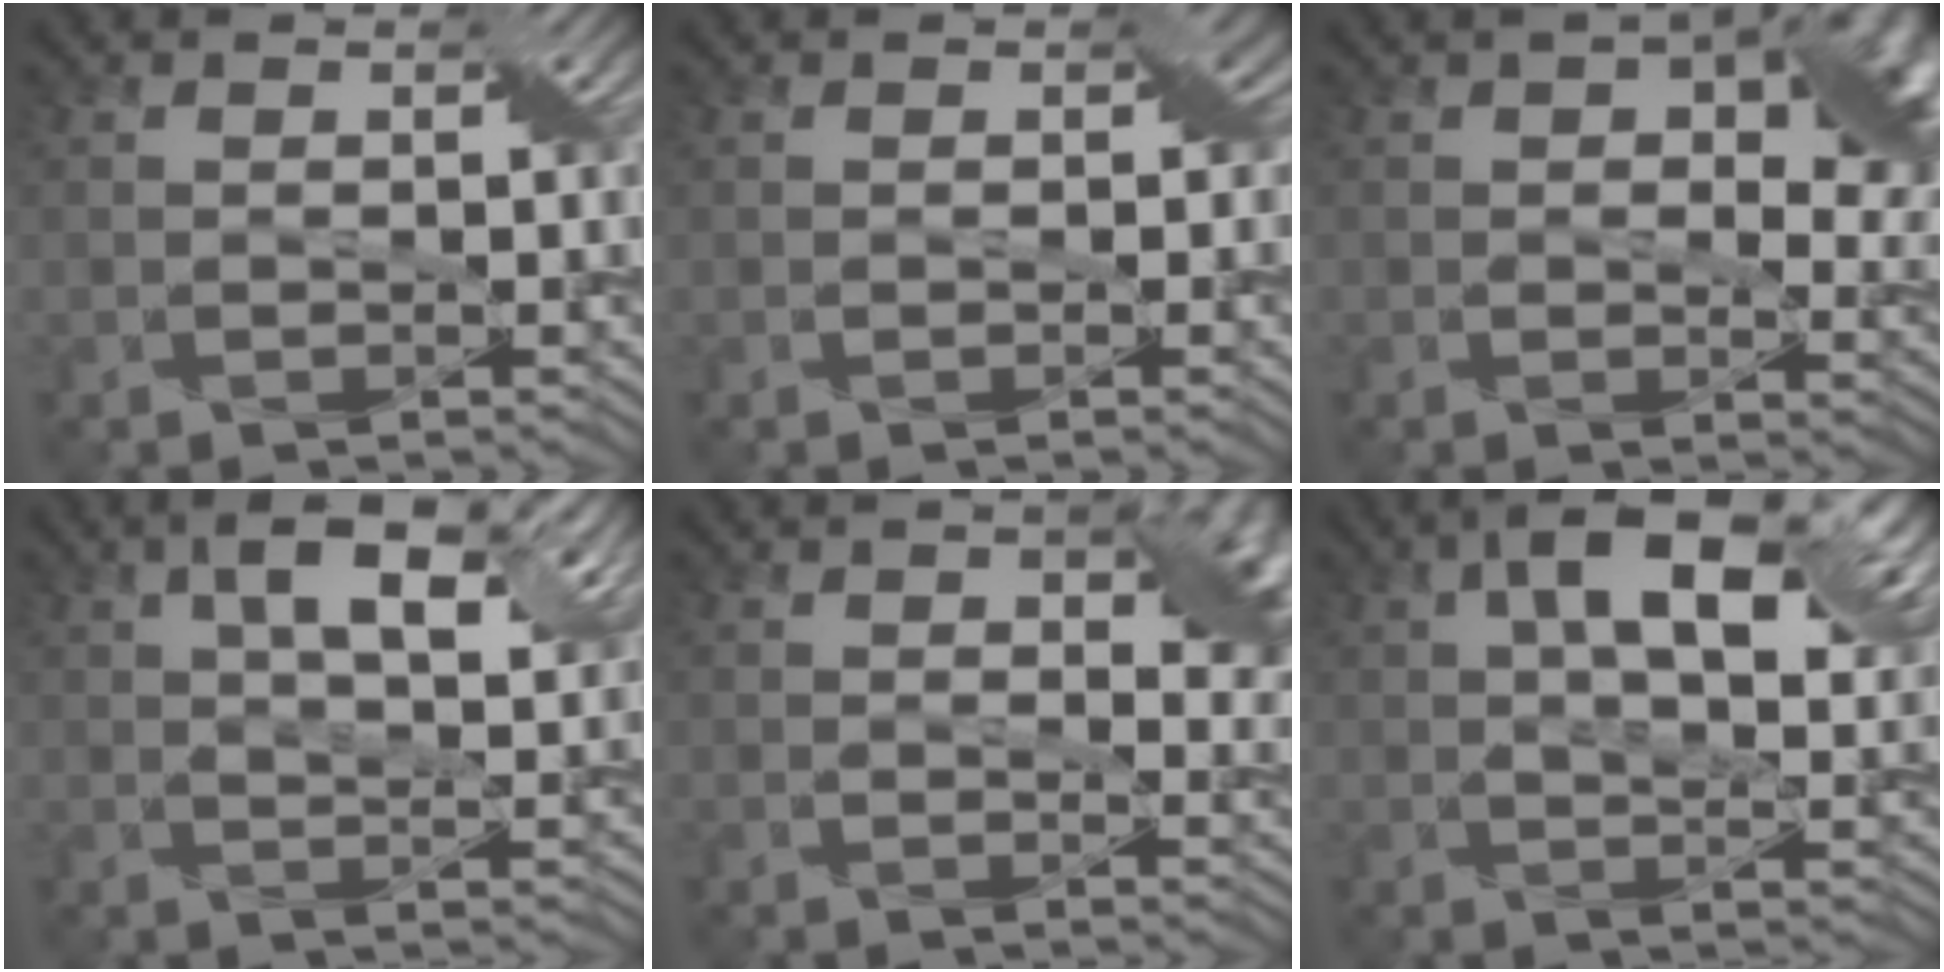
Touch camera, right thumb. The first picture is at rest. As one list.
[{"total": 1.7, "force": [0.2, 1.6, 0.8], "torque": [-0.009, -0.005, 0.002]}, {"total": 12.1, "force": [3.8, 7.2, 9.0], "torque": [-0.110, -0.002, 0.059]}, {"total": 10.6, "force": [4.5, 4.7, 8.4], "torque": [-0.143, 0.003, 0.072]}, {"total": 8.4, "force": [2.7, 4.6, 6.5], "torque": [-0.079, -0.007, 0.047]}, {"total": 15.2, "force": [5.4, 7.7, 11.9], "torque": [-0.185, 0.013, 0.080]}]